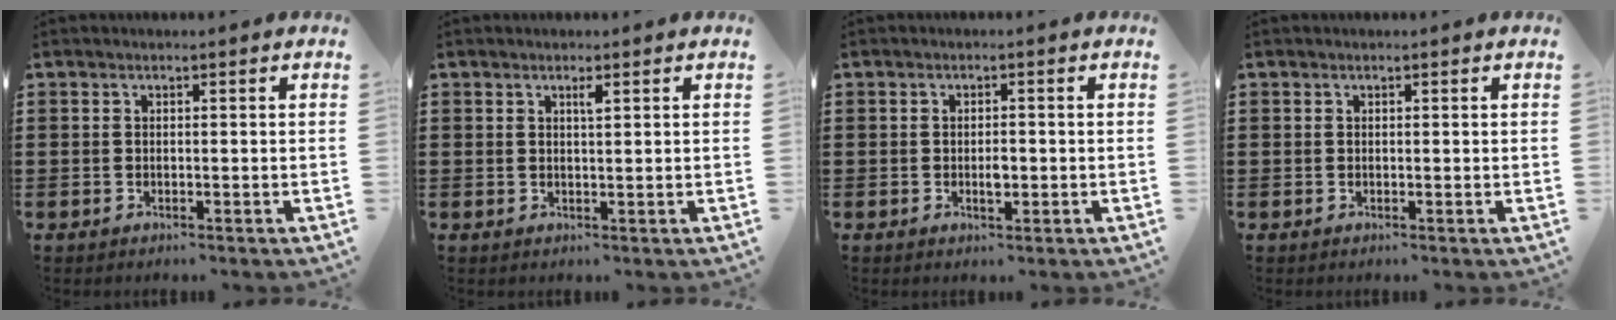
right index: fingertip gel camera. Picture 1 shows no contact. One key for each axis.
{"total": 1.2, "fx": 0.6, "fy": 0.2, "fz": 1.0, "tx": -0.013, "ty": -0.003, "tz": 0.009}
{"total": 1.9, "fx": -0.3, "fy": 0.8, "fz": 1.7, "tx": -0.031, "ty": -0.001, "tz": -0.005}
{"total": 0.0}